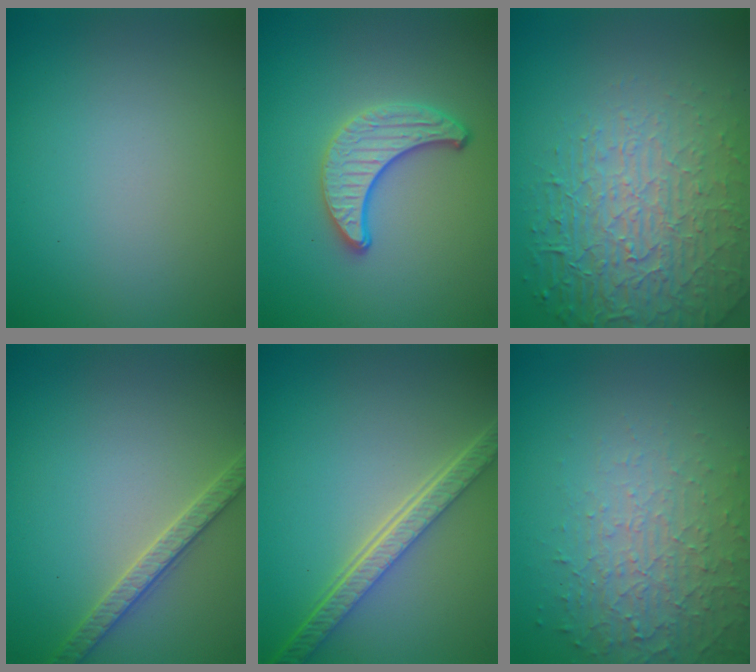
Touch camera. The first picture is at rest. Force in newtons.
{"total": 3.6, "press": 3.1, "slide": 1.8}
{"total": 7.5, "press": 5.4, "slide": 5.2}
{"total": 2.7, "press": 2.7, "slide": 0.1}
{"total": 5.4, "press": 4.1, "slide": 3.6}
{"total": 5.3, "press": 3.4, "slide": 4.1}